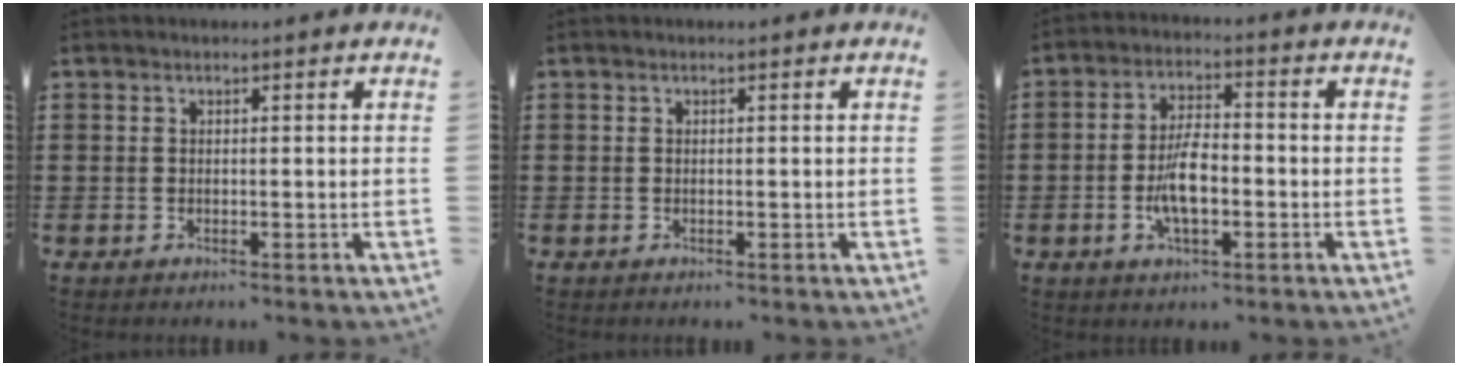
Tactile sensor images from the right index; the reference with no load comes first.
{"total": 0.0}
{"total": 7.2, "force": [-1.6, 2.9, 6.4], "torque": [-0.136, -0.001, -0.035]}